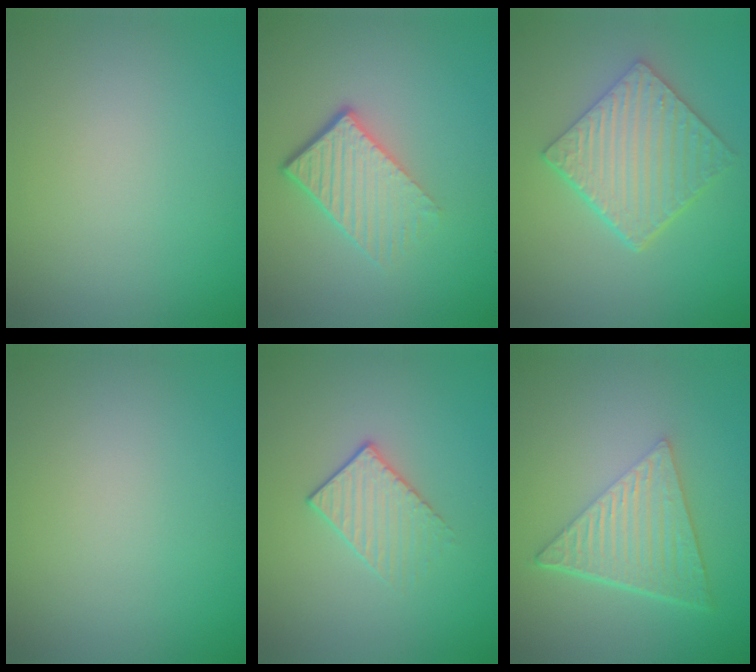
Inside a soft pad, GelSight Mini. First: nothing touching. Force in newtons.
{"total": 4.7, "press": 2.8, "slide": 3.8}
{"total": 5.3, "press": 4.4, "slide": 2.9}
{"total": 0.0}
{"total": 1.8, "press": 1.4, "slide": 1.1}
{"total": 6.3, "press": 4.2, "slide": 4.7}